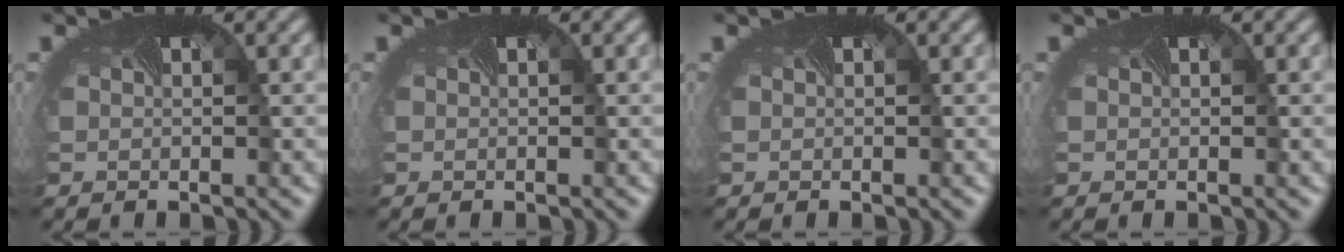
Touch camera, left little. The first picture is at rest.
{"total": 0.0}
{"total": 0.0}
{"total": 0.0}